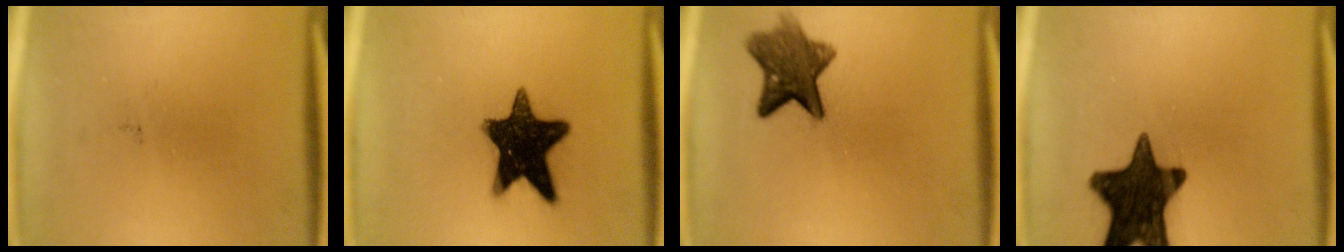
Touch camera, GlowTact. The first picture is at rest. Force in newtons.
{"total": 15.1}
{"total": 8.1}
{"total": 16.3}